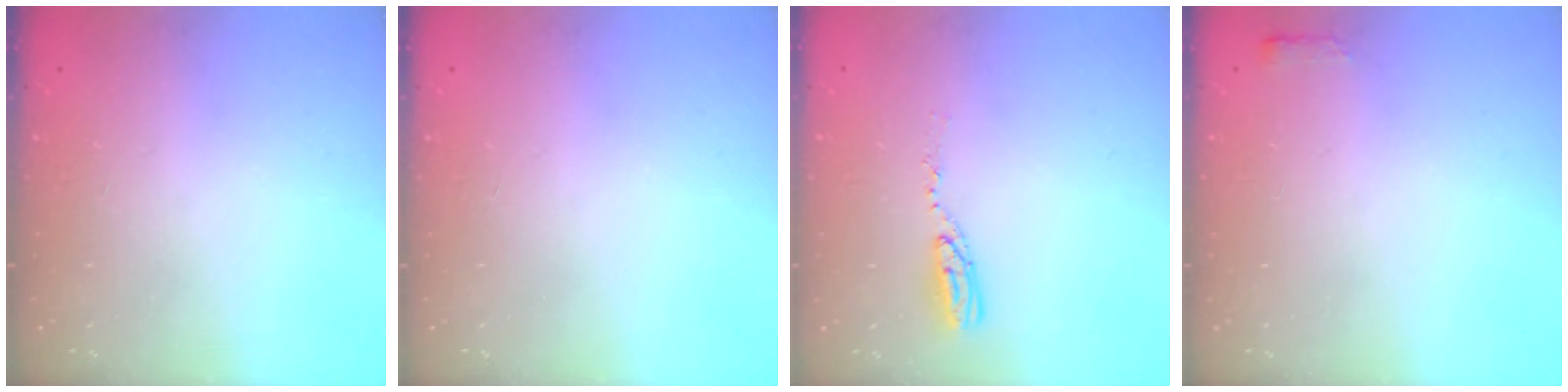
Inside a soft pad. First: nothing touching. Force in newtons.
{"total": 0.0}
{"total": 5.1, "press": 5.1, "slide": 0.3}
{"total": 2.4, "press": 2.4, "slide": 0.4}